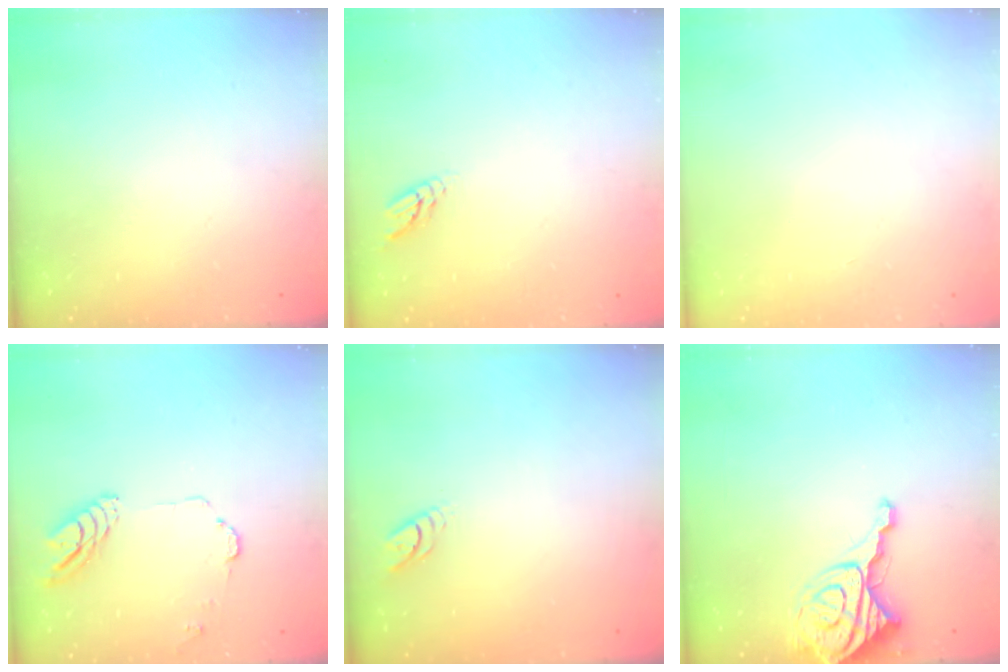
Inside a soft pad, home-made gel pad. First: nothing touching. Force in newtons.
{"total": 4.7, "press": 4.7, "slide": 0.4}
{"total": 0.0}
{"total": 9.6, "press": 9.6, "slide": 0.3}
{"total": 3.7, "press": 3.7, "slide": 0.5}
{"total": 14.1, "press": 14.0, "slide": 1.1}